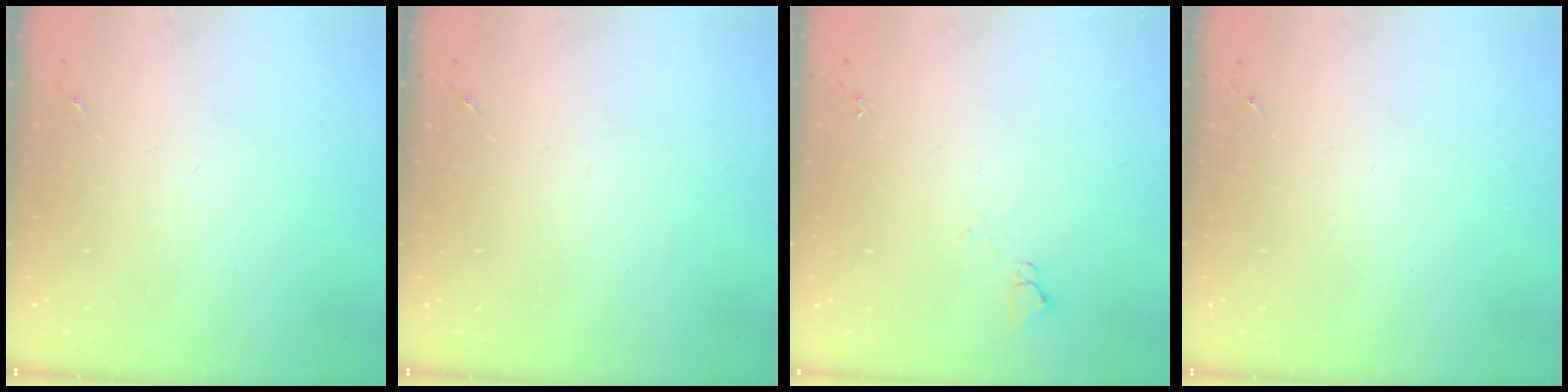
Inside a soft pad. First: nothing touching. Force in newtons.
{"total": 0.0}
{"total": 3.1, "press": 3.1, "slide": 0.3}
{"total": 0.0}